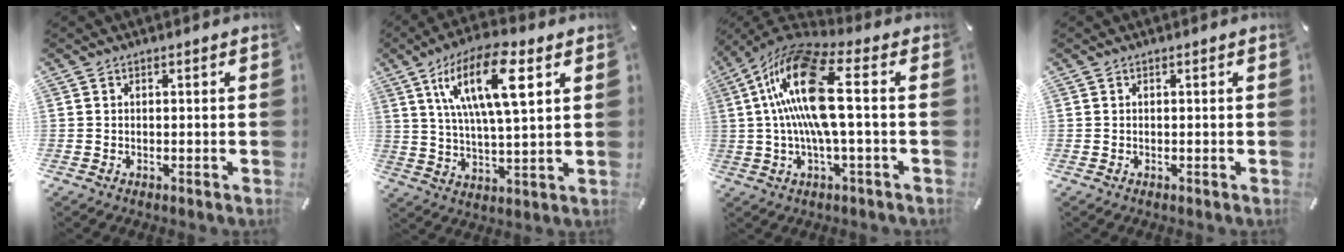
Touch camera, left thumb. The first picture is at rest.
{"total": 16.3, "force": [7.0, 5.5, 13.6], "torque": [-0.261, -0.003, 0.111]}
{"total": 17.4, "force": [1.7, 4.6, 16.7], "torque": [-0.349, -0.009, 0.018]}
{"total": 0.0}